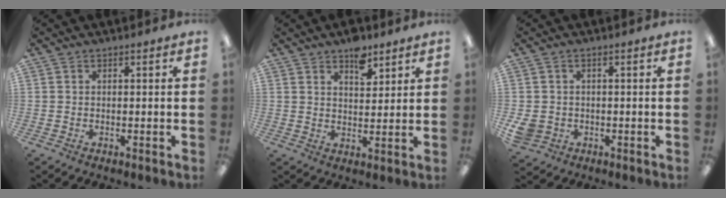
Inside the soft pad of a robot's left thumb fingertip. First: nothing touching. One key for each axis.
{"total": 6.3, "fx": 4.5, "fy": 3.3, "fz": 2.8, "tx": -0.021, "ty": -0.026, "tz": 0.075}
{"total": 3.7, "fx": -0.8, "fy": 3.3, "fz": 1.5, "tx": -0.040, "ty": 0.003, "tz": -0.015}